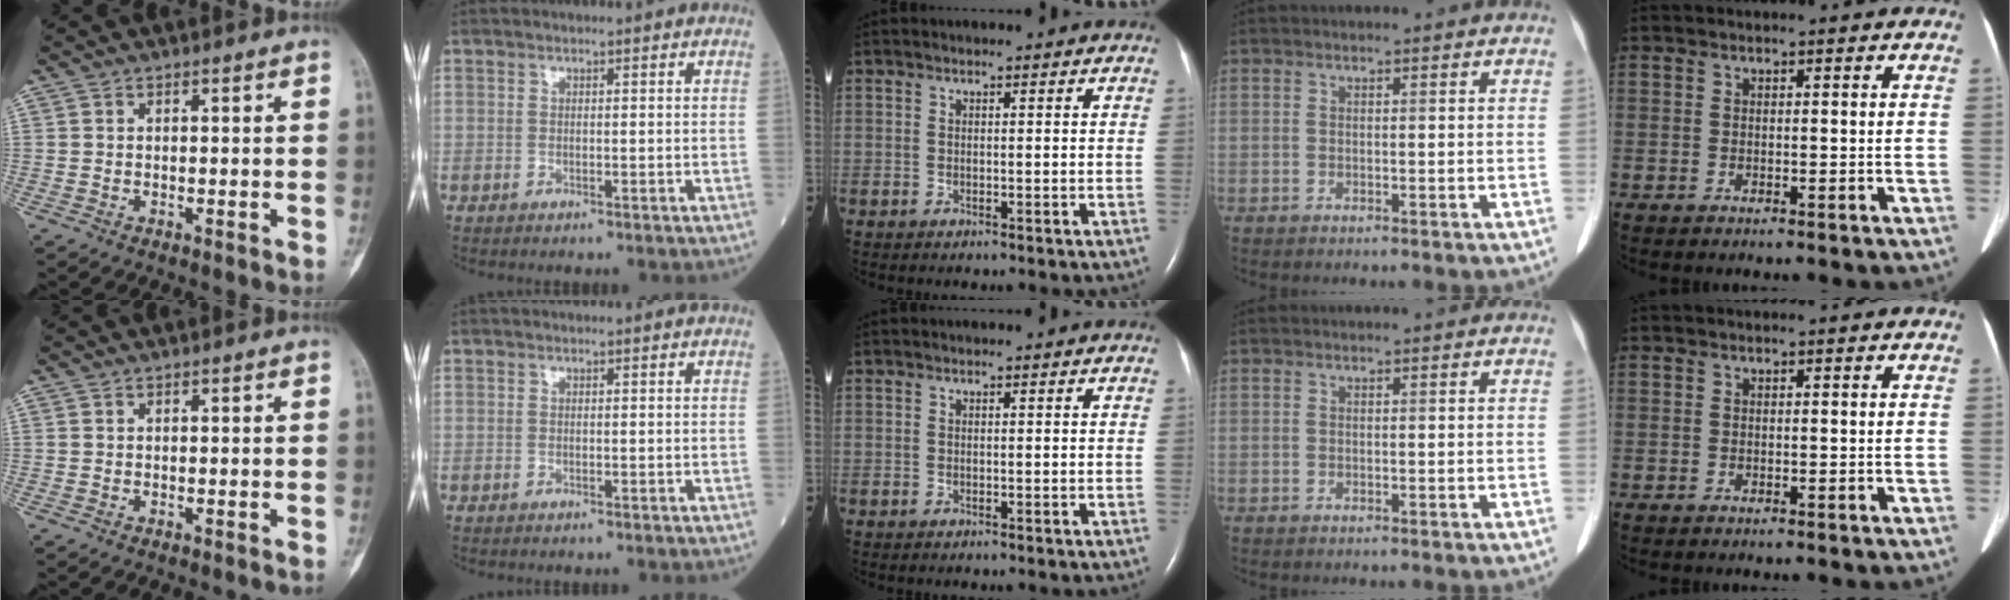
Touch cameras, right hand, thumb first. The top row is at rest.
{}